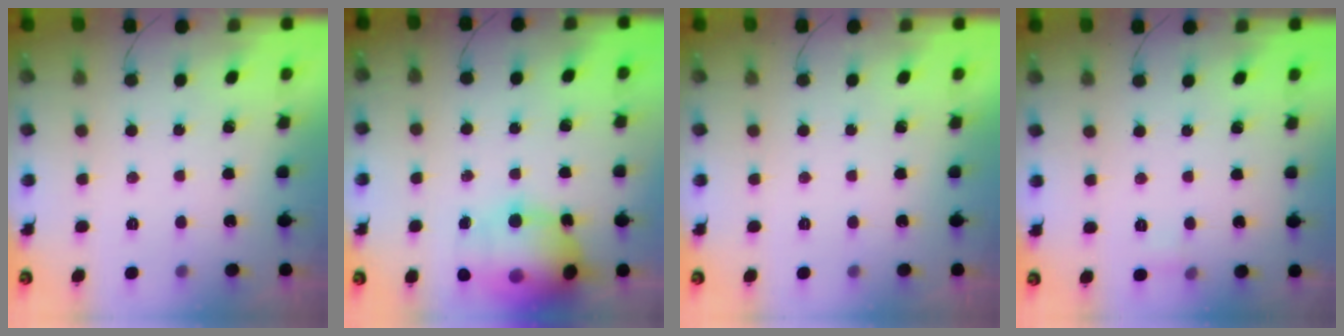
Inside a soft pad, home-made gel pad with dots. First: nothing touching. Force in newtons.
{"total": 18.8, "press": 18.5, "slide": 3.3}
{"total": 0.0}
{"total": 3.0, "press": 2.8, "slide": 1.0}